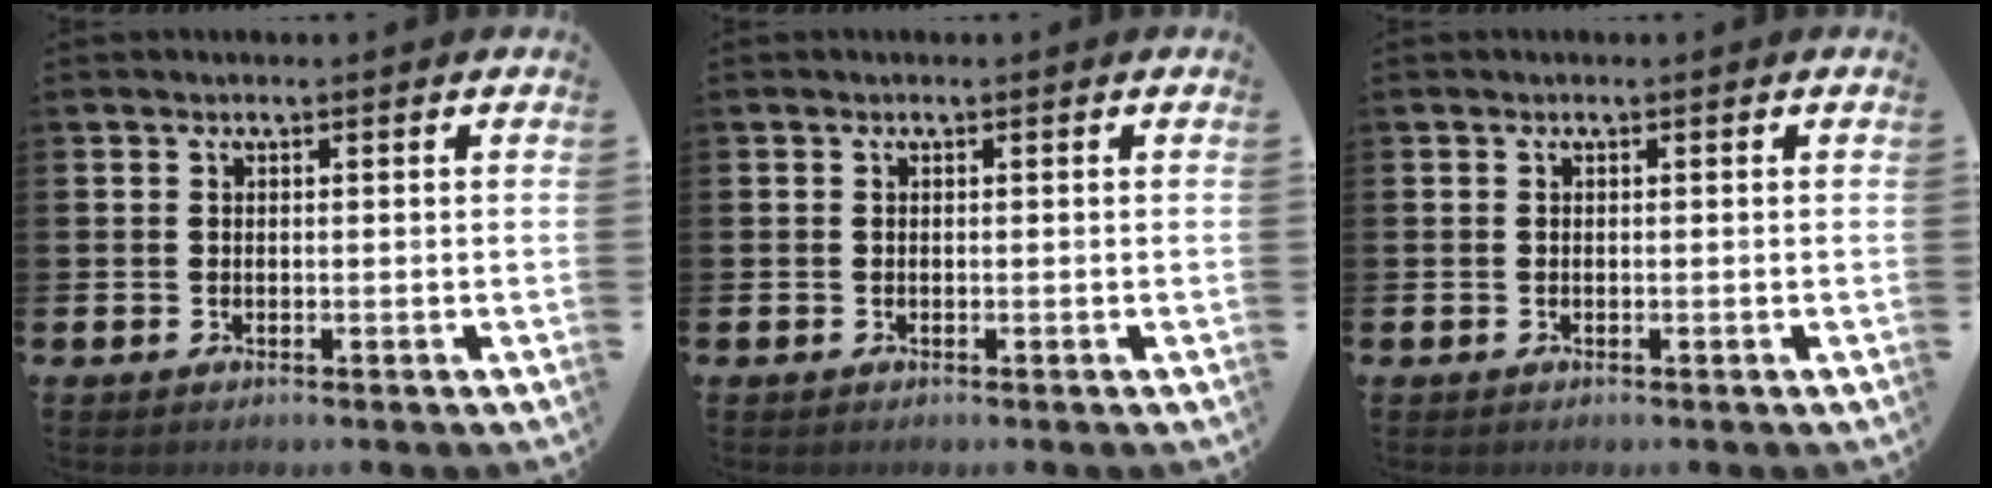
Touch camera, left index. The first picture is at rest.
{"total": 0.0}
{"total": 0.0}